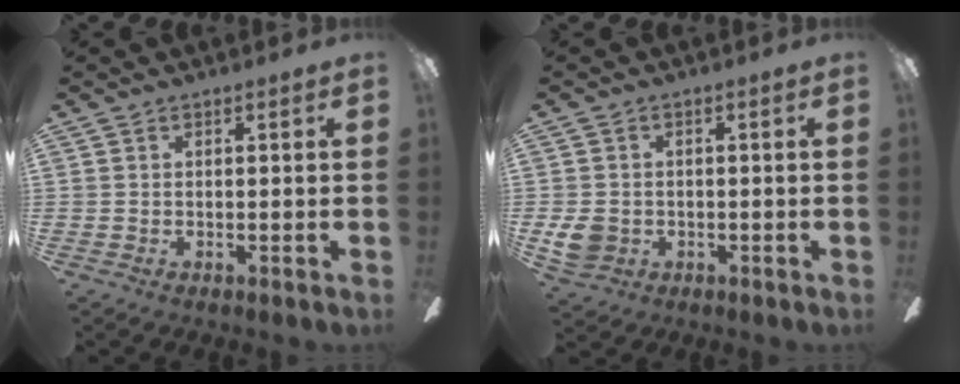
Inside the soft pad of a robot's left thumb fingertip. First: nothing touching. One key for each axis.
{"total": 5.6, "fx": -0.7, "fy": 5.0, "fz": 2.3, "tx": -0.046, "ty": 0.005, "tz": -0.013}